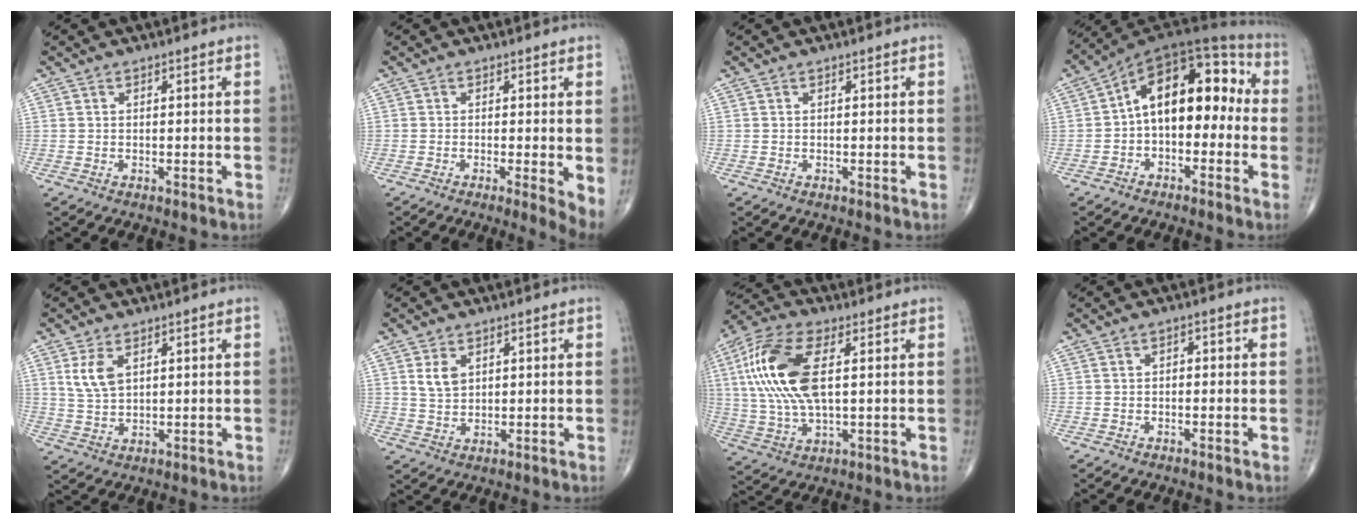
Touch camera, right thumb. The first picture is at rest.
{"total": 3.9, "force": [-0.4, 0.6, 3.8], "torque": [-0.057, -0.012, -0.011]}
{"total": 0.0}
{"total": 14.9, "force": [-0.7, 9.0, 11.9], "torque": [-0.143, 0.056, -0.027]}
{"total": 5.3, "force": [2.1, 2.9, 3.8], "torque": [-0.073, -0.008, 0.050]}
{"total": 4.1, "force": [1.6, 2.7, 2.6], "torque": [-0.040, -0.010, 0.036]}
{"total": 17.8, "force": [3.6, 8.1, 15.5], "torque": [-0.339, 0.007, 0.065]}
{"total": 1.1, "force": [-0.2, 0.8, 0.7], "torque": [-0.001, 0.006, -0.008]}